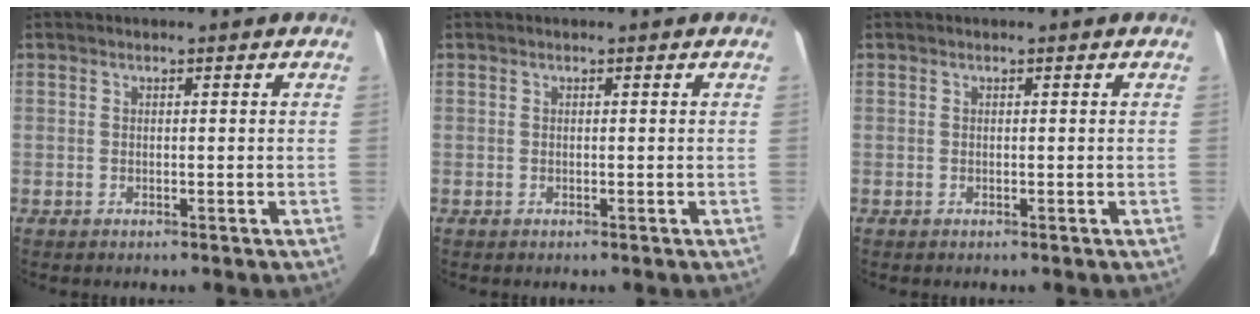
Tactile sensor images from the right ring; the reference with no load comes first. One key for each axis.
{"total": 0.0}
{"total": 0.0}